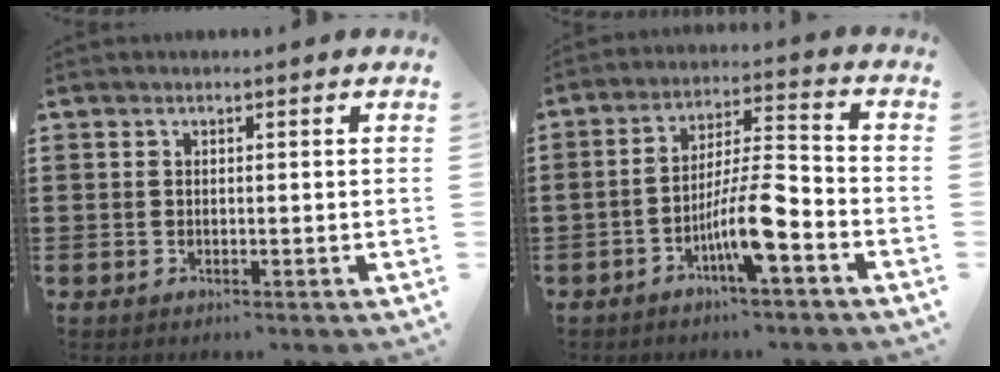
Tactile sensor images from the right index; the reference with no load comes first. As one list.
[{"total": 9.1, "force": [-4.3, 1.6, 7.9], "torque": [-0.148, 0.002, -0.080]}]